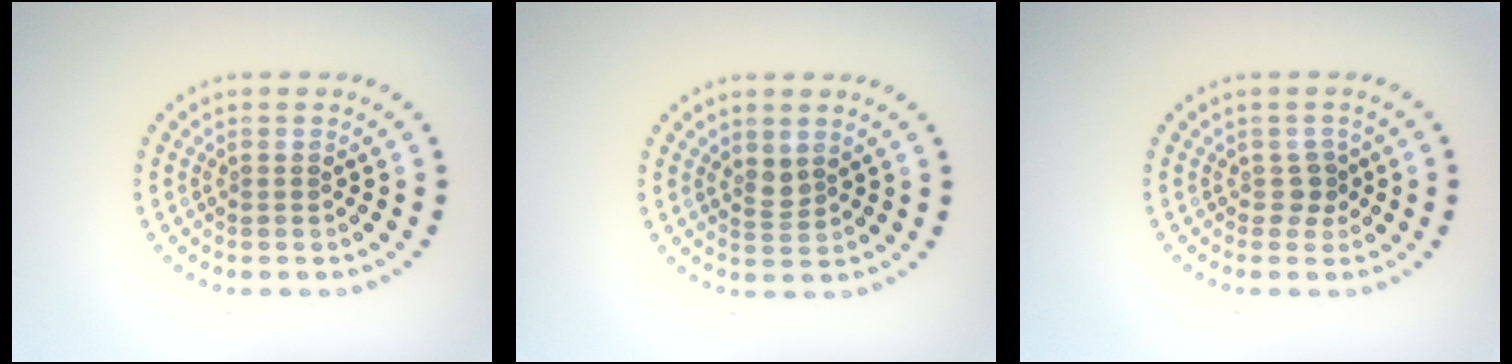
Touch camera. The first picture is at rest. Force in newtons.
{"total": 1.5, "press": 1.1, "slide": 0.9}
{"total": 1.3, "press": 1.0, "slide": 0.9}